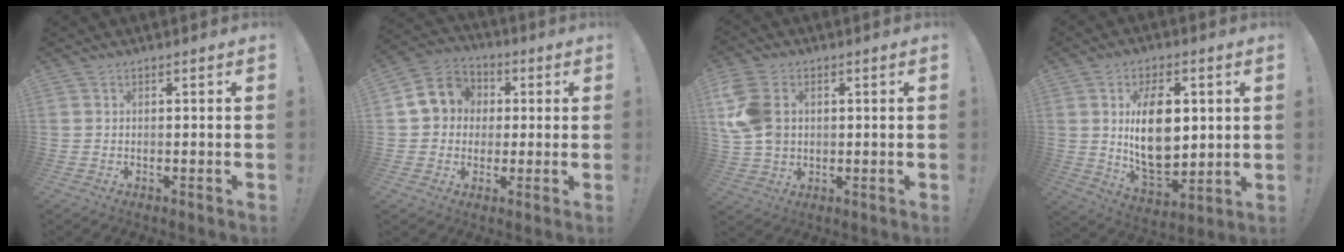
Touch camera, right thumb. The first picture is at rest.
{"total": 10.6, "force": [1.8, 9.6, 4.1], "torque": [-0.051, 0.006, 0.043]}
{"total": 12.3, "force": [2.6, 9.1, 7.8], "torque": [-0.167, 0.007, 0.055]}
{"total": 17.7, "force": [3.0, 11.0, 13.6], "torque": [-0.237, -0.014, 0.052]}